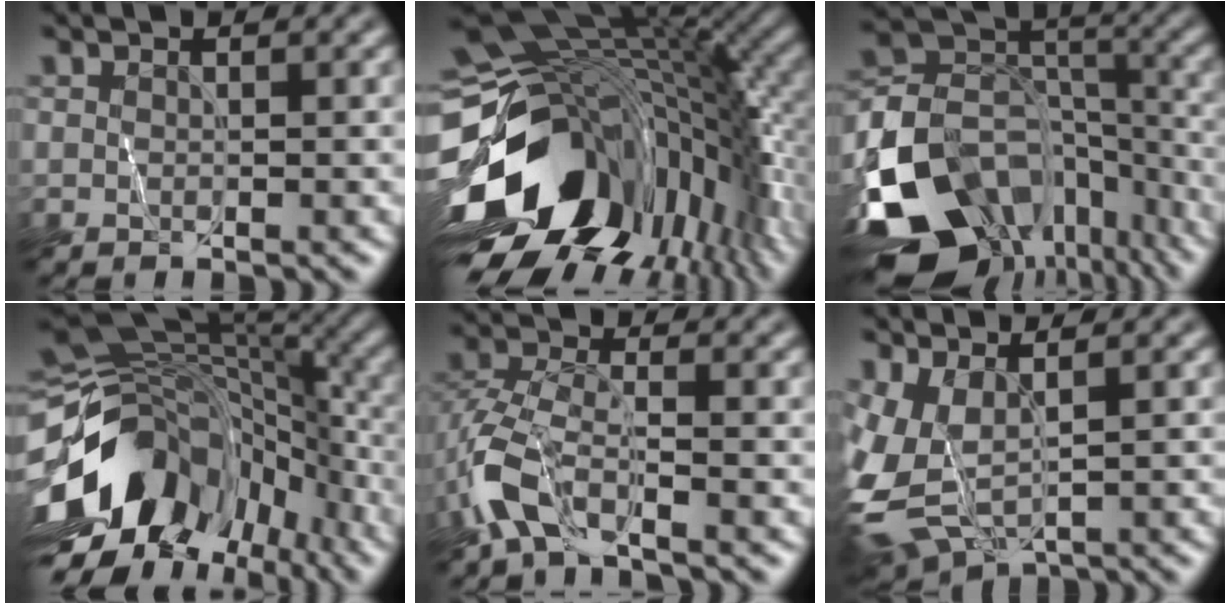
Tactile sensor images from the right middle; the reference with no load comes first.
{"total": 18.1, "force": [-4.6, 11.5, 13.2], "torque": [-0.274, -0.031, -0.060]}
{"total": 15.7, "force": [-9.3, 10.5, 7.0], "torque": [-0.178, -0.003, -0.138]}
{"total": 14.8, "force": [-5.5, 10.0, 9.5], "torque": [-0.185, -0.008, -0.086]}
{"total": 5.2, "force": [-3.0, 2.2, 3.6], "torque": [-0.087, -0.004, -0.066]}
{"total": 6.3, "force": [-0.7, 3.0, 5.5], "torque": [-0.139, -0.016, -0.001]}